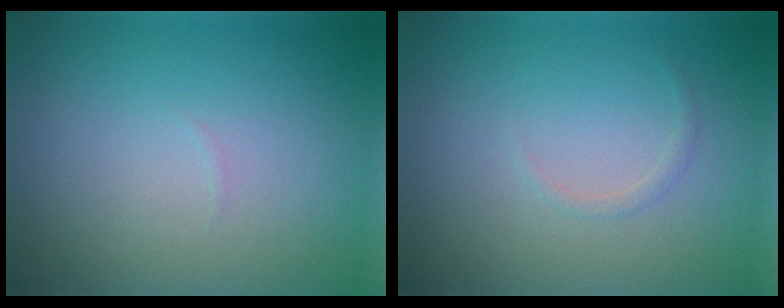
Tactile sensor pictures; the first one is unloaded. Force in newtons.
{"total": 0.6, "press": 0.6, "slide": 0.0}